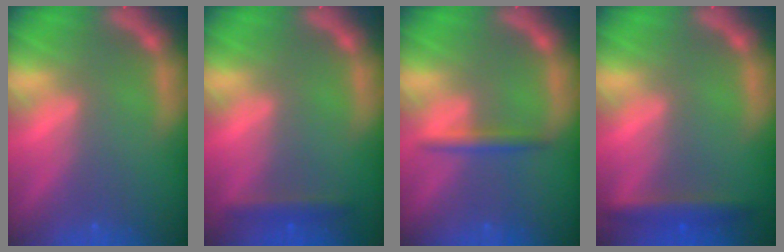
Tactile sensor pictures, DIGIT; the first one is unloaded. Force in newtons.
{"total": 1.9}
{"total": 1.9}
{"total": 3.0}